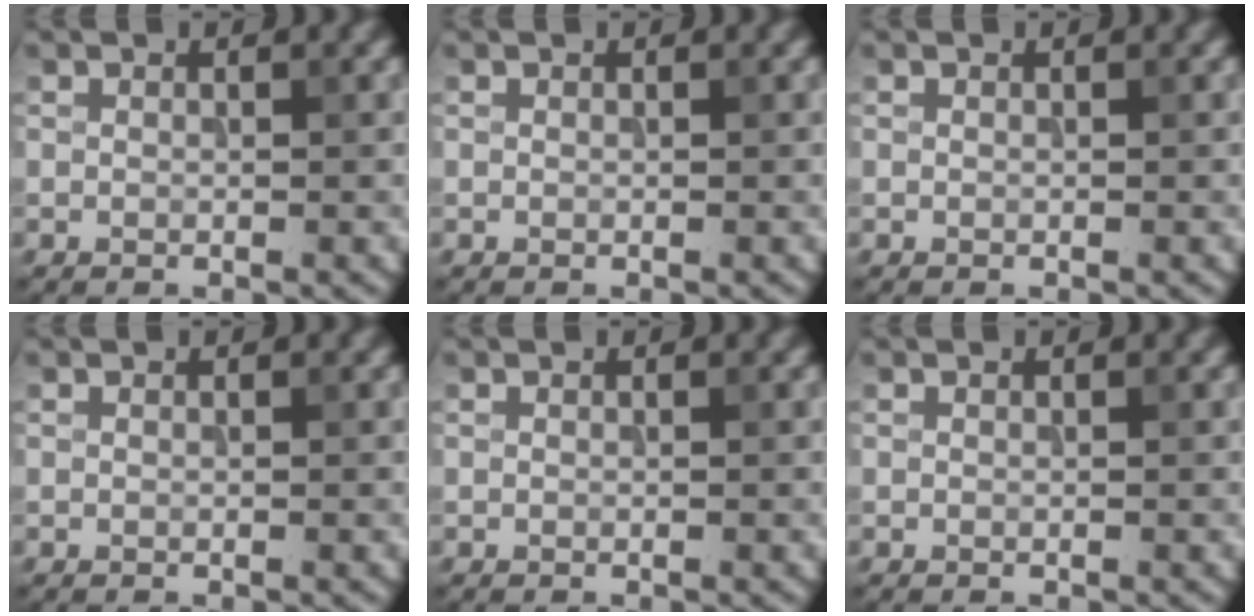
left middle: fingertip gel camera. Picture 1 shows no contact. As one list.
[{"total": 0.0}, {"total": 0.0}, {"total": 0.0}, {"total": 0.0}, {"total": 0.0}]